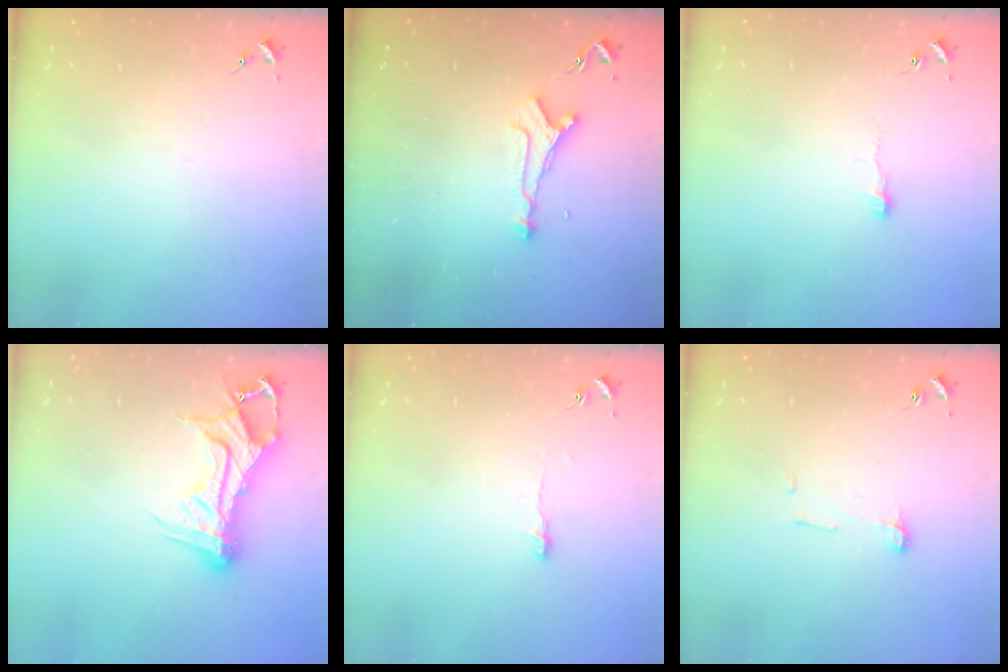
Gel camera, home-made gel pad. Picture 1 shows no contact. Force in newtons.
{"total": 6.9, "press": 6.9, "slide": 0.7}
{"total": 3.4, "press": 3.4, "slide": 0.3}
{"total": 14.4, "press": 14.4, "slide": 1.4}
{"total": 4.4, "press": 4.3, "slide": 0.4}
{"total": 4.3, "press": 4.3, "slide": 0.4}